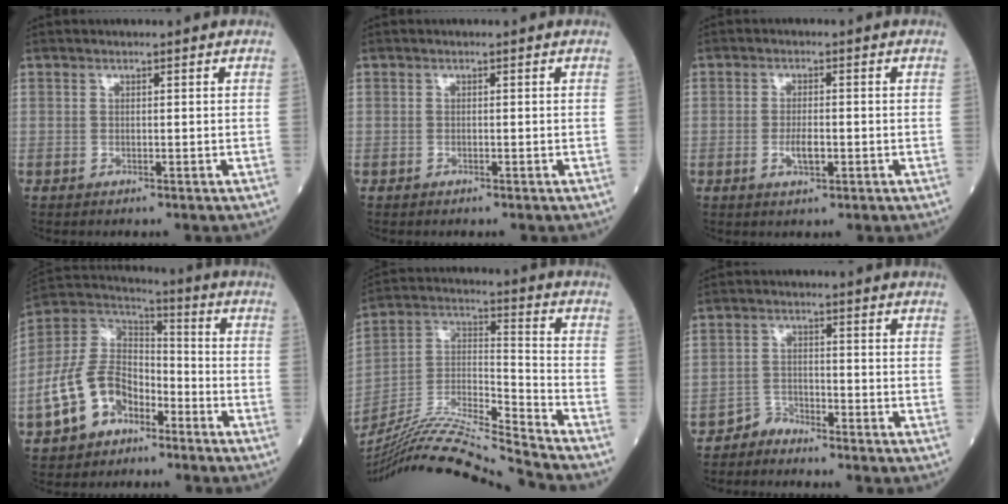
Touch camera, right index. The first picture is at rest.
{"total": 0.0}
{"total": 3.0, "force": [-0.9, 0.9, 2.7], "torque": [-0.054, 0.000, -0.014]}
{"total": 12.0, "force": [-6.2, 7.7, 6.9], "torque": [-0.163, 0.025, -0.120]}
{"total": 20.0, "force": [-18.6, -2.2, 6.8], "torque": [-0.134, 0.004, -0.330]}
{"total": 2.4, "force": [-2.2, 0.3, -0.7], "torque": [0.023, -0.006, -0.042]}